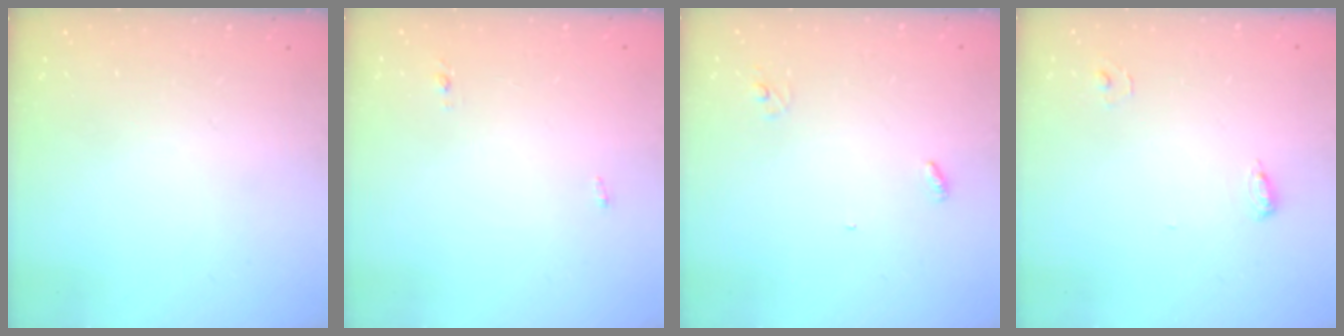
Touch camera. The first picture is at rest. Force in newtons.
{"total": 3.2, "press": 3.0, "slide": 1.0}
{"total": 2.7, "press": 2.7, "slide": 0.2}
{"total": 5.3, "press": 5.2, "slide": 1.2}